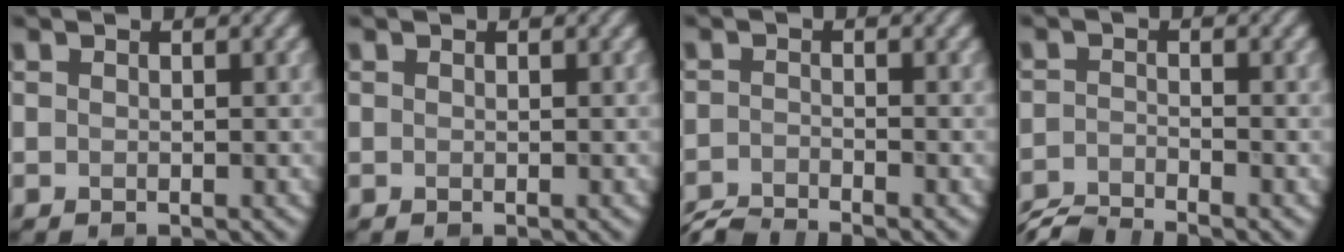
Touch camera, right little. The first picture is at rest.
{"total": 0.0}
{"total": 3.0, "force": [-2.9, 0.3, 0.8], "torque": [-0.015, -0.010, -0.063]}
{"total": 3.8, "force": [-3.5, 0.4, 1.3], "torque": [-0.024, -0.010, -0.076]}